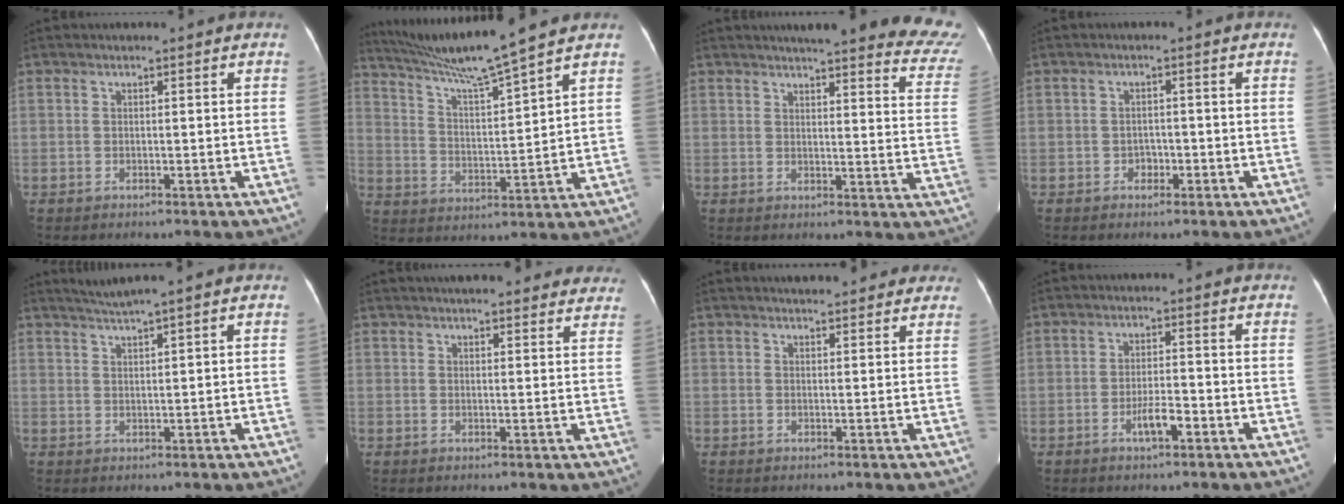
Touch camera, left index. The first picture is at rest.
{"total": 12.1, "force": [10.4, -2.4, 5.7], "torque": [-0.105, -0.004, 0.185]}
{"total": 21.8, "force": [19.7, 3.0, 8.8], "torque": [-0.090, -0.064, 0.203]}
{"total": 1.6, "force": [-1.0, 1.1, 0.5], "torque": [-0.006, 0.003, -0.014]}
{"total": 2.7, "force": [2.2, -1.1, 1.2], "torque": [-0.027, 0.004, 0.049]}
{"total": 18.0, "force": [16.1, 4.0, 6.9], "torque": [-0.073, 0.021, 0.183]}
{"total": 8.9, "force": [7.9, 2.3, 3.4], "torque": [-0.029, 0.015, 0.083]}
{"total": 3.5, "force": [-2.0, 0.8, 2.8], "torque": [-0.055, -0.002, -0.034]}